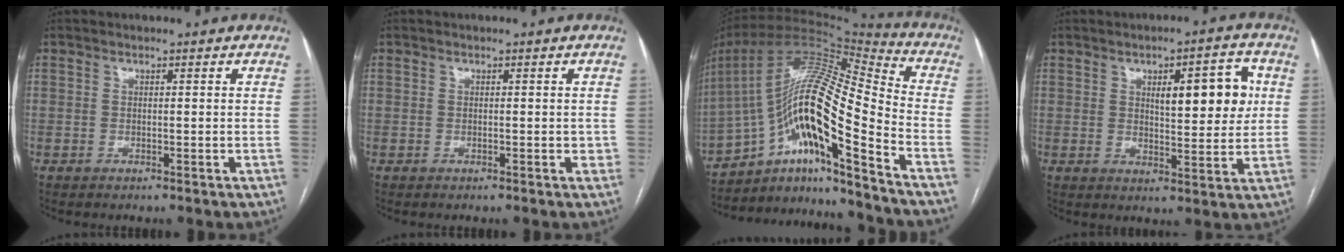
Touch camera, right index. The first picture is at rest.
{"total": 1.0, "force": [0.1, 0.6, 0.7], "torque": [-0.008, 0.004, 0.002]}
{"total": 21.4, "force": [-11.0, 2.2, 18.2], "torque": [-0.347, 0.016, -0.193]}
{"total": 9.3, "force": [2.5, 2.8, 8.5], "torque": [-0.115, 0.011, 0.038]}